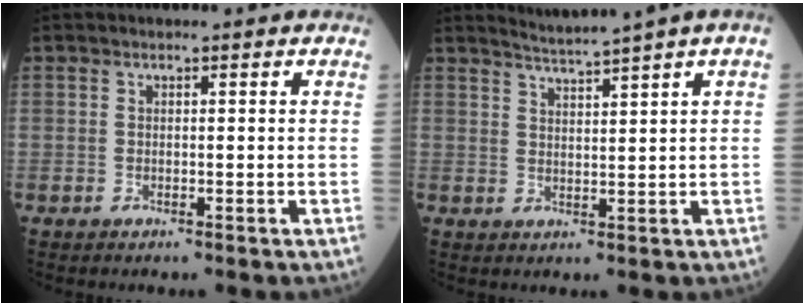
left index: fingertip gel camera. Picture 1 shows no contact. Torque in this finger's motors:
{"motor_torque": [-0.38, -0.31, -0.46, -0.11]}